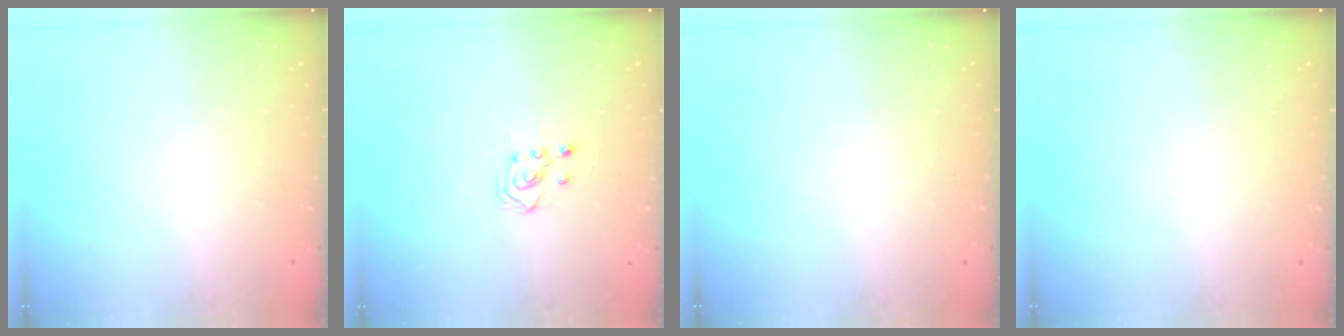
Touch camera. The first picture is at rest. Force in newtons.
{"total": 3.1, "press": 2.9, "slide": 1.0}
{"total": 0.0}
{"total": 0.0}